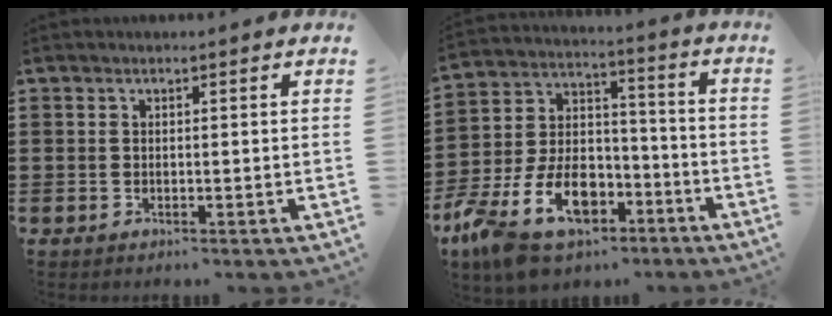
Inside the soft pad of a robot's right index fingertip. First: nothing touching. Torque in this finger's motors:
{"motor_torque": [2.14, 0.00, 1.05, 0.21]}